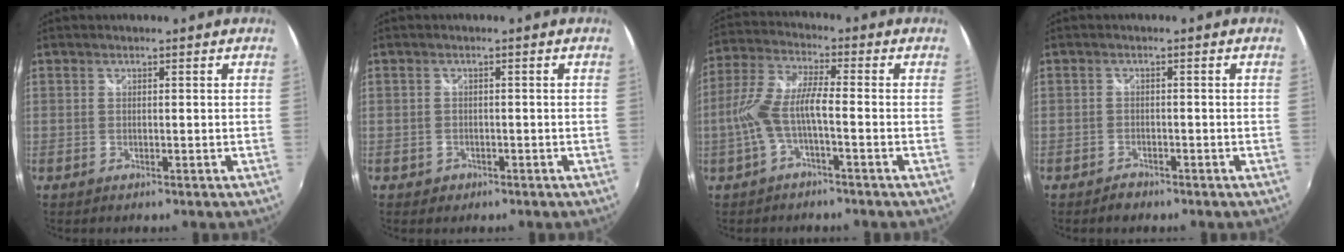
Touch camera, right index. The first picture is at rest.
{"total": 1.9, "force": [-0.8, 1.6, 0.4], "torque": [-0.010, 0.000, -0.008]}
{"total": 8.2, "force": [-2.6, 1.4, 7.6], "torque": [-0.174, 0.006, -0.047]}
{"total": 2.0, "force": [-1.6, 1.2, 0.3], "torque": [-0.010, 0.002, -0.025]}